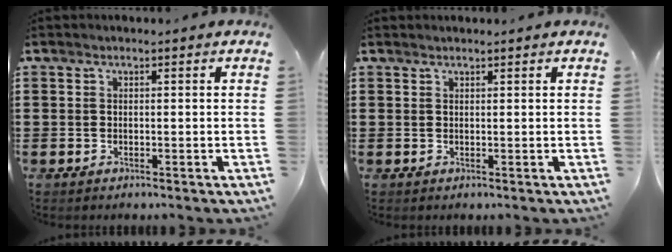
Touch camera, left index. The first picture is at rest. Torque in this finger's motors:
{"motor_torque": [0.06, -0.21, -0.08, -0.01]}